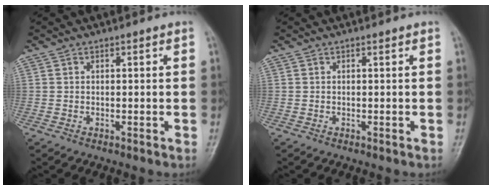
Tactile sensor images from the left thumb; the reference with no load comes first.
{"total": 0.0}